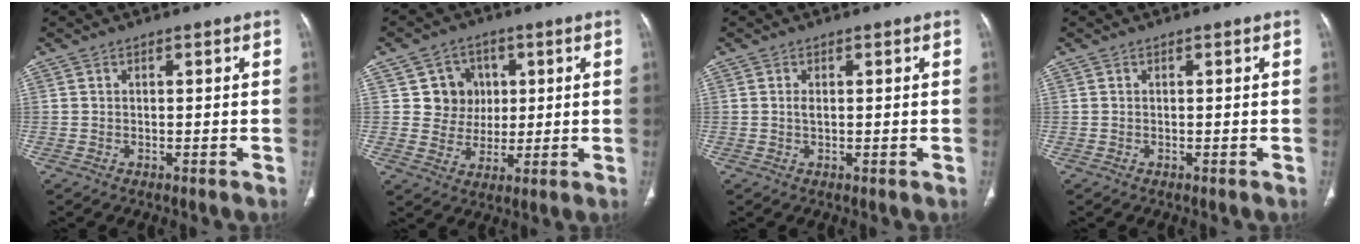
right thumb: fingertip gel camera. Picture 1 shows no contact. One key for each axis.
{"total": 7.8, "fx": 1.9, "fy": 7.4, "fz": 1.5, "tx": 0.017, "ty": 0.002, "tz": 0.031}
{"total": 1.1, "fx": 0.1, "fy": 0.5, "fz": 1.0, "tx": -0.024, "ty": -0.003, "tz": 0.003}
{"total": 0.0}